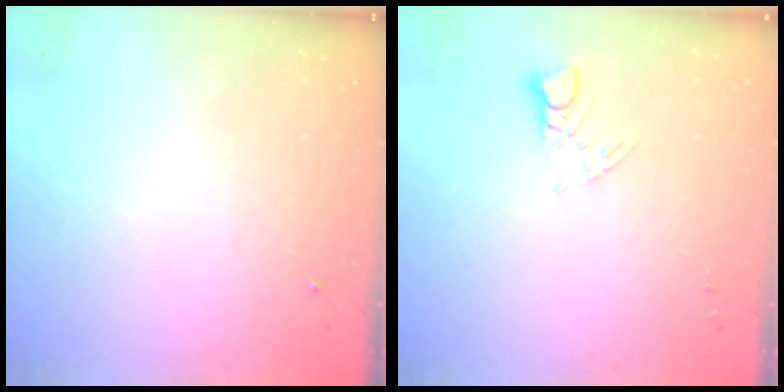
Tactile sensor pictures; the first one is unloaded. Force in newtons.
{"total": 3.8, "press": 3.8, "slide": 0.3}